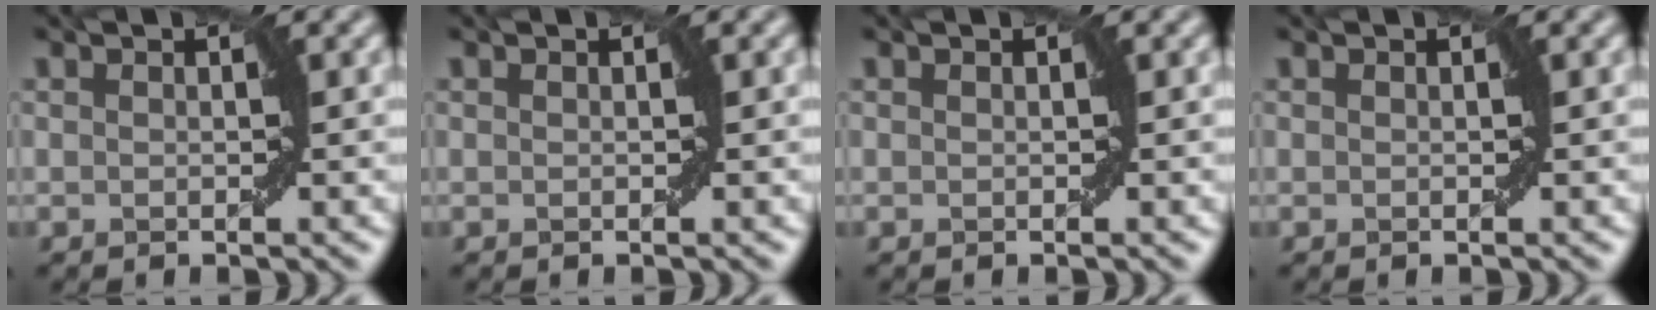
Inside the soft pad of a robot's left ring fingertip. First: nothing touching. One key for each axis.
{"total": 0.0}
{"total": 0.0}
{"total": 0.0}